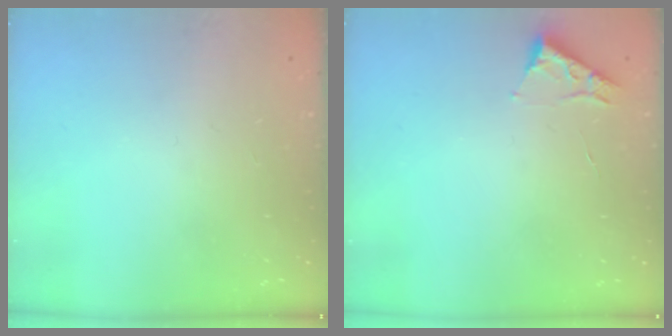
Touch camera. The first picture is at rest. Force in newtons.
{"total": 3.3, "press": 3.3, "slide": 0.5}